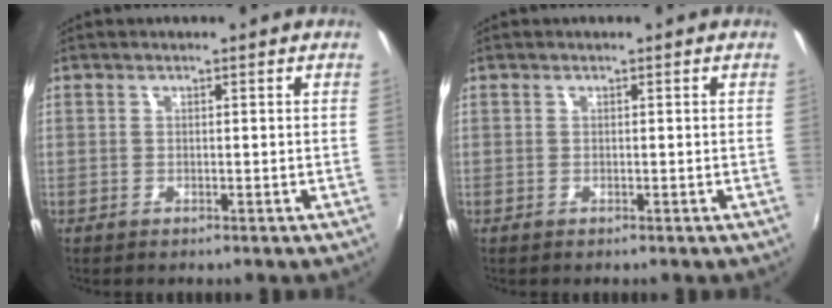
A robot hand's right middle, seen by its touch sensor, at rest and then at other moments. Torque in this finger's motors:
{"motor_torque": [0.00, 0.00, 0.00, 0.00]}